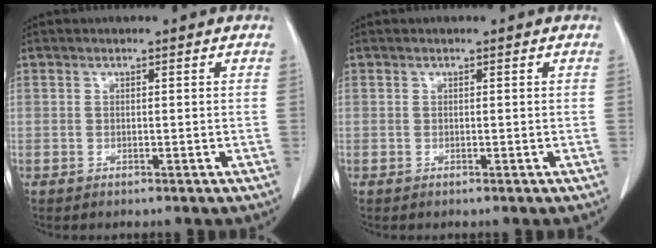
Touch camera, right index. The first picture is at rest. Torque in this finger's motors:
{"motor_torque": [0.00, 0.00, 0.00, 0.00]}